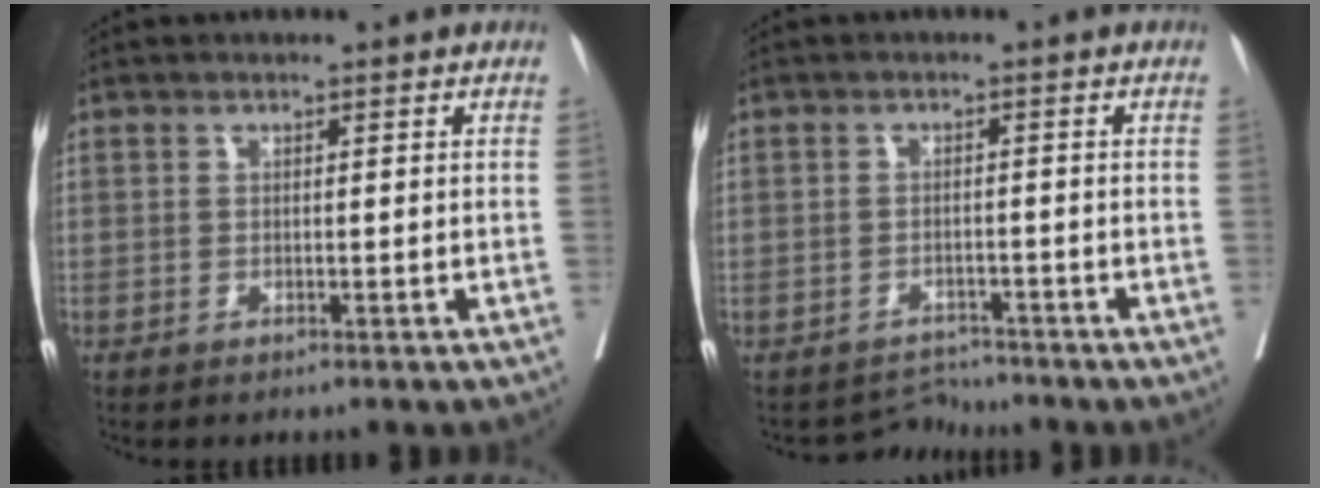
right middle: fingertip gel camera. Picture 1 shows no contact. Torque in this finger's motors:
{"motor_torque": [-1.29, 0.38, -0.32, -0.09]}